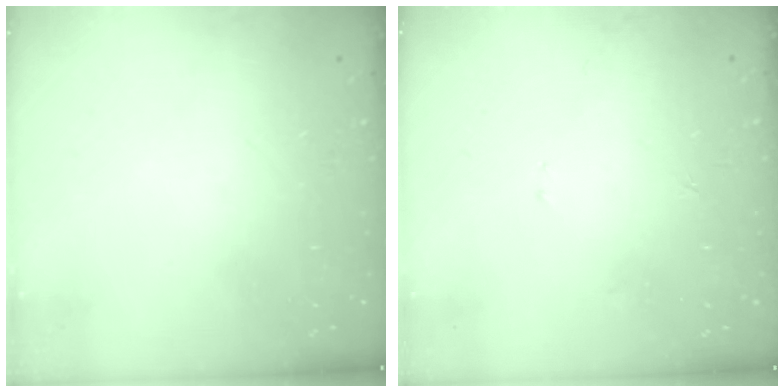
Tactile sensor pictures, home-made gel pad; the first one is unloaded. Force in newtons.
{"total": 2.4, "press": 2.4, "slide": 0.3}